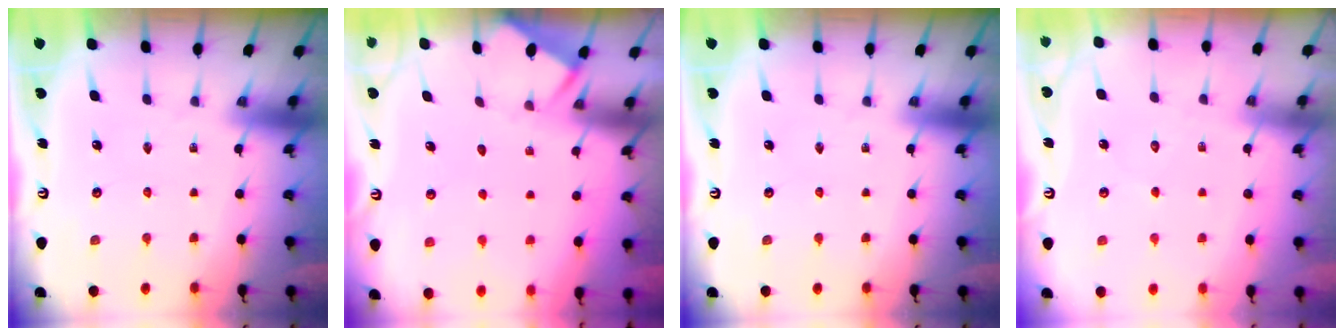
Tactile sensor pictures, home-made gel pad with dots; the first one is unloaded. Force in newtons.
{"total": 3.0, "press": 3.0, "slide": 0.2}
{"total": 0.0}
{"total": 5.6, "press": 5.6, "slide": 0.5}